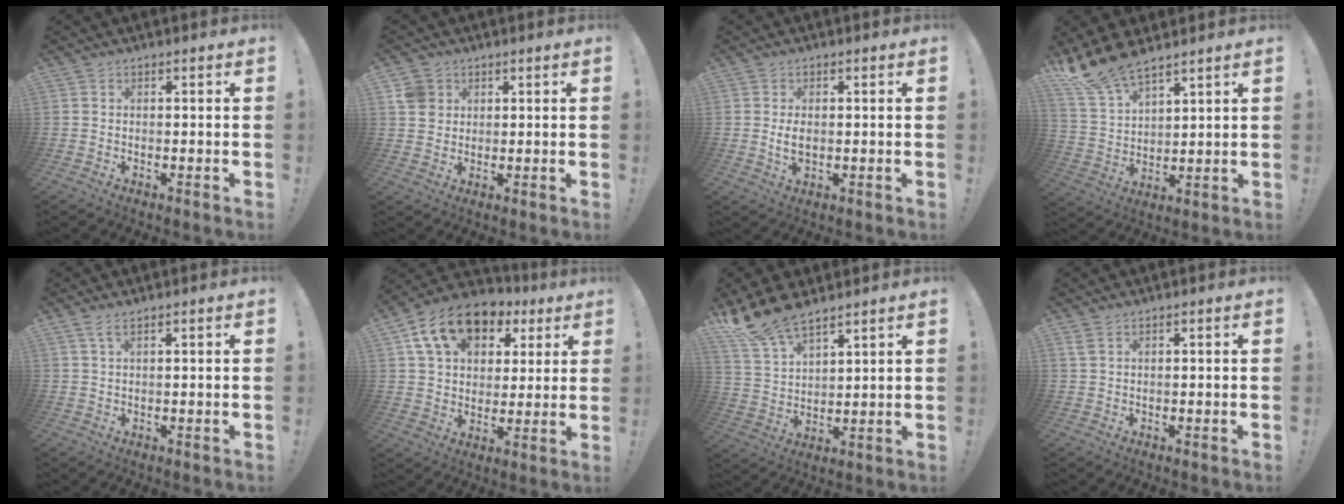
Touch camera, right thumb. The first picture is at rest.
{"total": 5.7, "force": [2.2, 5.0, 1.6], "torque": [-0.020, -0.003, 0.045]}
{"total": 3.5, "force": [0.1, 1.9, 3.0], "torque": [-0.040, -0.007, -0.004]}
{"total": 11.7, "force": [10.2, 3.7, 4.4], "torque": [-0.106, -0.057, 0.195]}
{"total": 2.2, "force": [1.2, 0.5, 1.7], "torque": [-0.034, -0.001, 0.023]}
{"total": 15.9, "force": [8.2, 10.8, 8.4], "torque": [-0.139, -0.032, 0.154]}
{"total": 12.1, "force": [10.2, 4.3, 4.8], "torque": [-0.104, -0.059, 0.194]}
{"total": 1.8, "force": [1.1, 0.4, 1.4], "torque": [-0.031, 0.002, 0.020]}